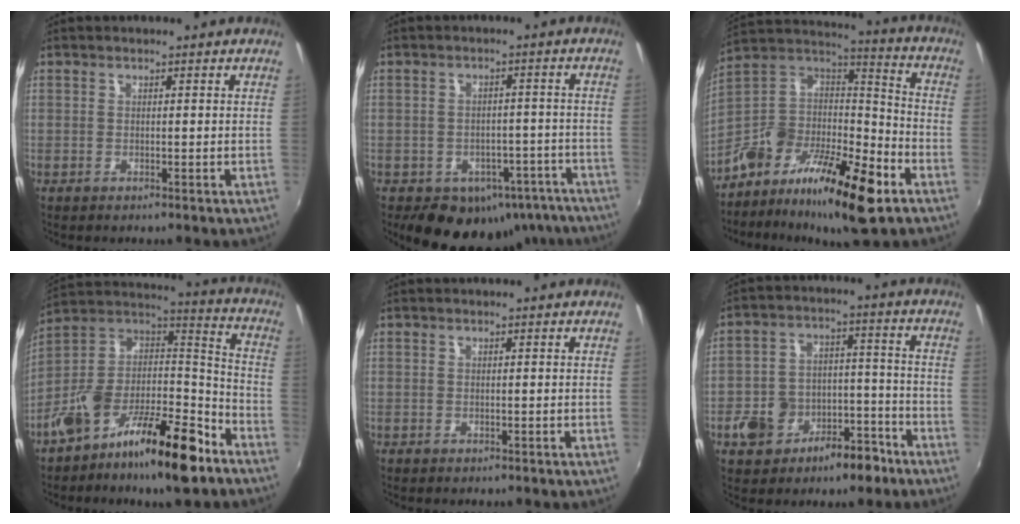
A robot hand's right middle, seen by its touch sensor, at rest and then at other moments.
{"total": 15.0, "force": [-10.2, 9.5, 5.4], "torque": [-0.095, 0.027, -0.094]}
{"total": 21.8, "force": [-11.4, 7.8, 16.8], "torque": [-0.300, -0.009, -0.201]}
{"total": 19.8, "force": [-12.1, 7.1, 14.0], "torque": [-0.234, 0.014, -0.205]}
{"total": 0.0}
{"total": 12.3, "force": [-7.2, 8.1, 5.9], "torque": [-0.127, 0.035, -0.094]}